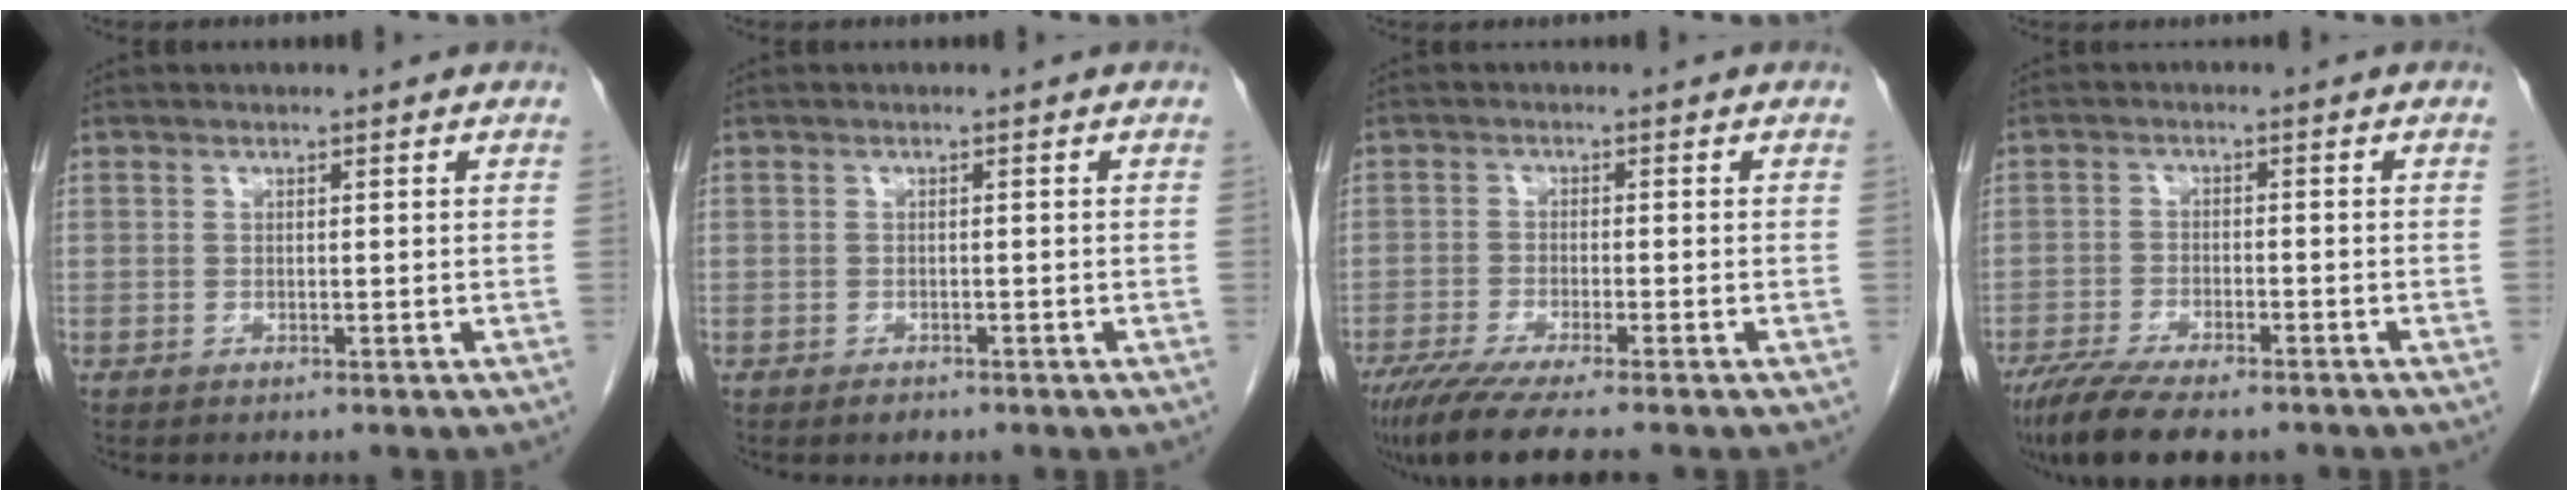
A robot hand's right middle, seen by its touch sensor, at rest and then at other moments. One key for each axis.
{"total": 1.0, "fx": -0.8, "fy": 0.4, "fz": 0.4, "tx": -0.009, "ty": -0.001, "tz": -0.010}
{"total": 9.6, "fx": -7.6, "fy": 0.2, "fz": 5.8, "tx": -0.091, "ty": -0.025, "tz": -0.127}
{"total": 10.9, "fx": -8.6, "fy": 2.6, "fz": 6.2, "tx": -0.101, "ty": -0.020, "tz": -0.139}